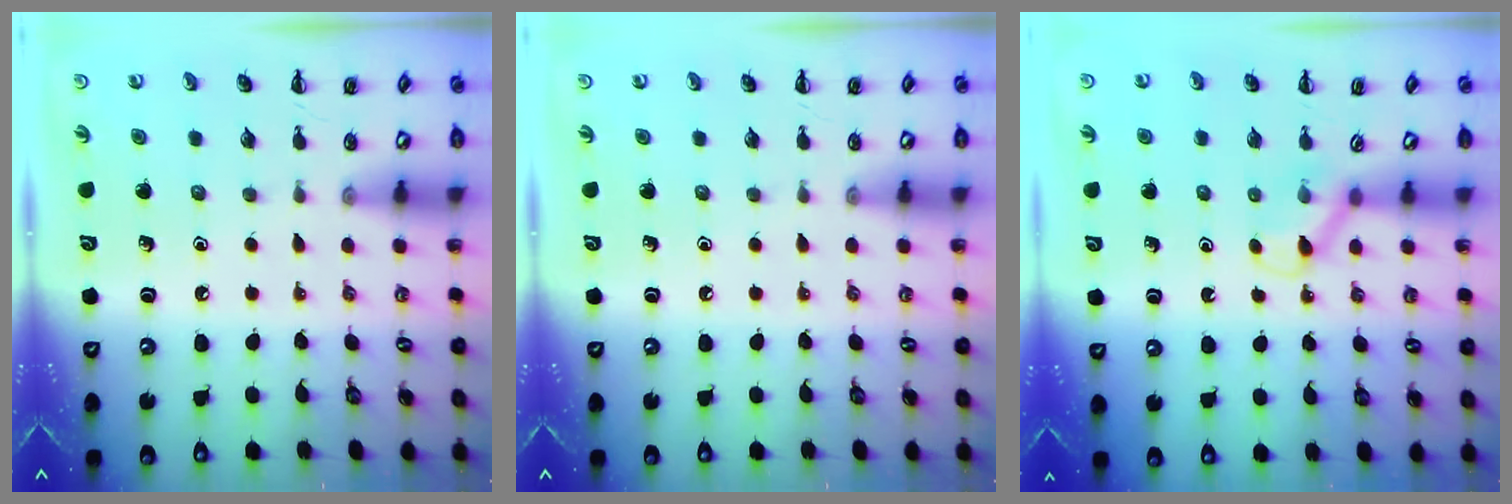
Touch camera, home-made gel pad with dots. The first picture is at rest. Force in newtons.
{"total": 0.0}
{"total": 2.9, "press": 2.7, "slide": 1.1}